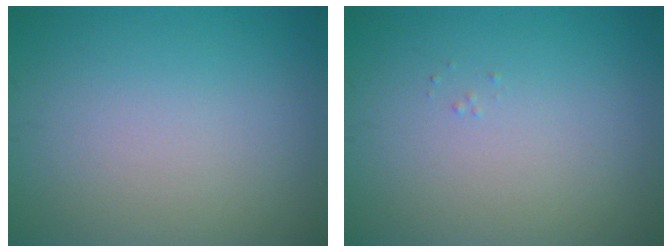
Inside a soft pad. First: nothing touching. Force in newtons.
{"total": 0.0}